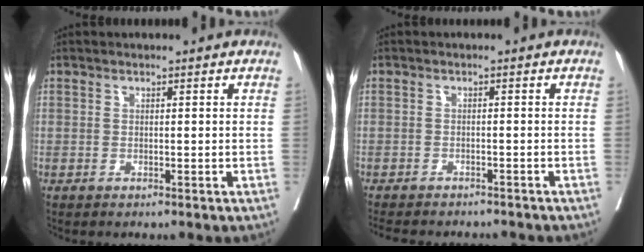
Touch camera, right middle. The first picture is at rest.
{"total": 10.4, "force": [-9.4, 2.6, 3.6], "torque": [-0.063, -0.009, -0.121]}